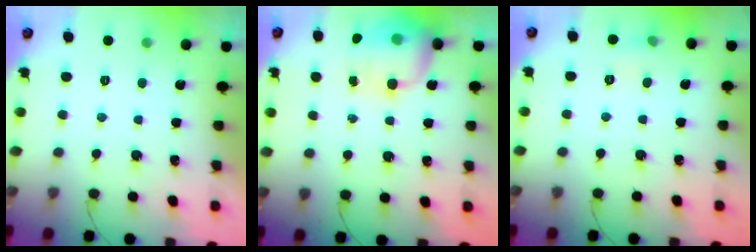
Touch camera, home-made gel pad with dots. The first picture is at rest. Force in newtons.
{"total": 13.2, "press": 12.8, "slide": 3.4}
{"total": 4.8, "press": 4.6, "slide": 1.5}